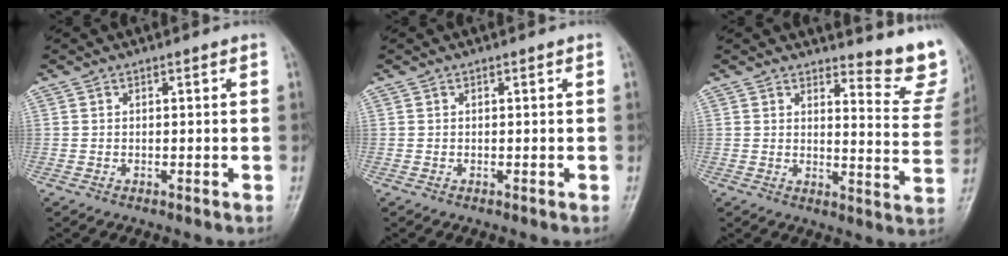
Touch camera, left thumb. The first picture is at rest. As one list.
[{"total": 0.0}, {"total": 9.1, "force": [8.8, 1.8, 1.8], "torque": [0.010, -0.093, 0.078]}]